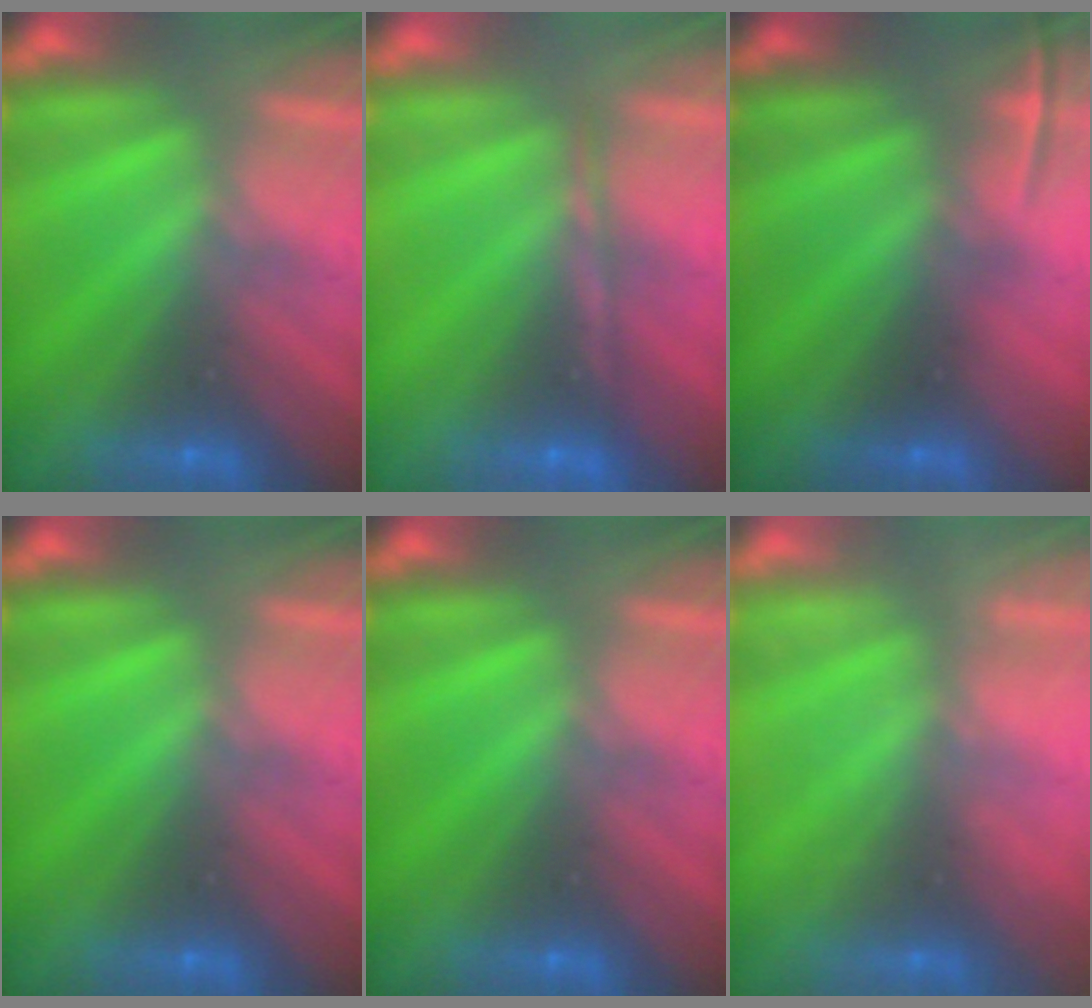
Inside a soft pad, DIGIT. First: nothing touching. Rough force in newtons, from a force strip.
{"total": 1.7}
{"total": 1.7}
{"total": 0.0}
{"total": 0.0}
{"total": 2.1}